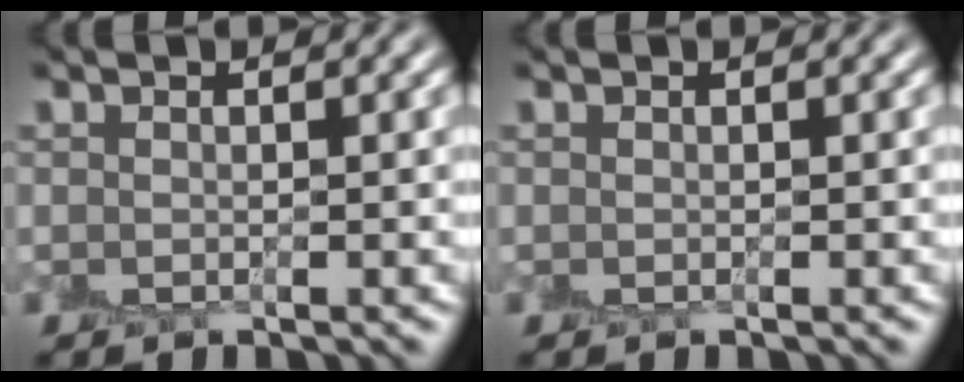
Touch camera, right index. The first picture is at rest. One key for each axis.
{"total": 0.0}